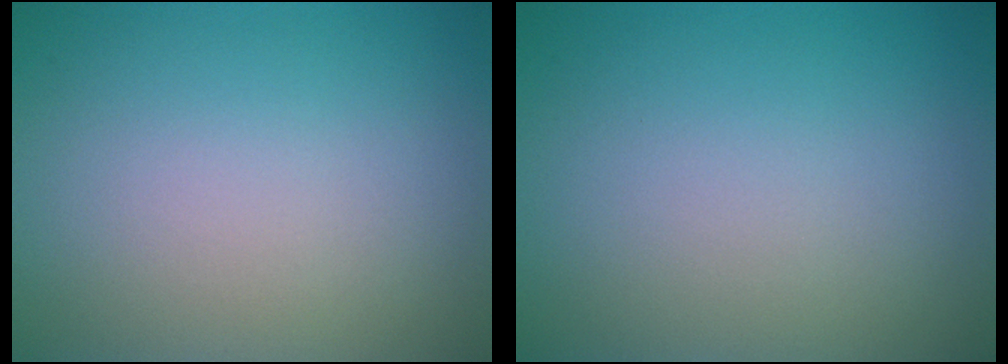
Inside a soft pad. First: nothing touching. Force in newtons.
{"total": 0.0}